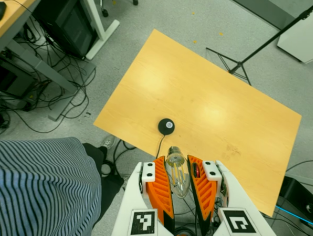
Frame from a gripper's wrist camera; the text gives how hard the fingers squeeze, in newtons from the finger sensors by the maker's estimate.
{"total": 22.0, "left": 25.1, "right": 18.8}